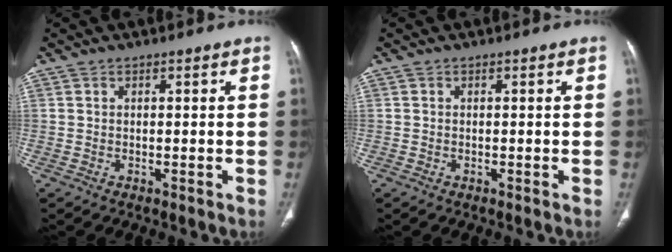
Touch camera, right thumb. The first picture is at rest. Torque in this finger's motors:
{"motor_torque": [0.25, -0.01, -0.18, -0.27, -0.04]}